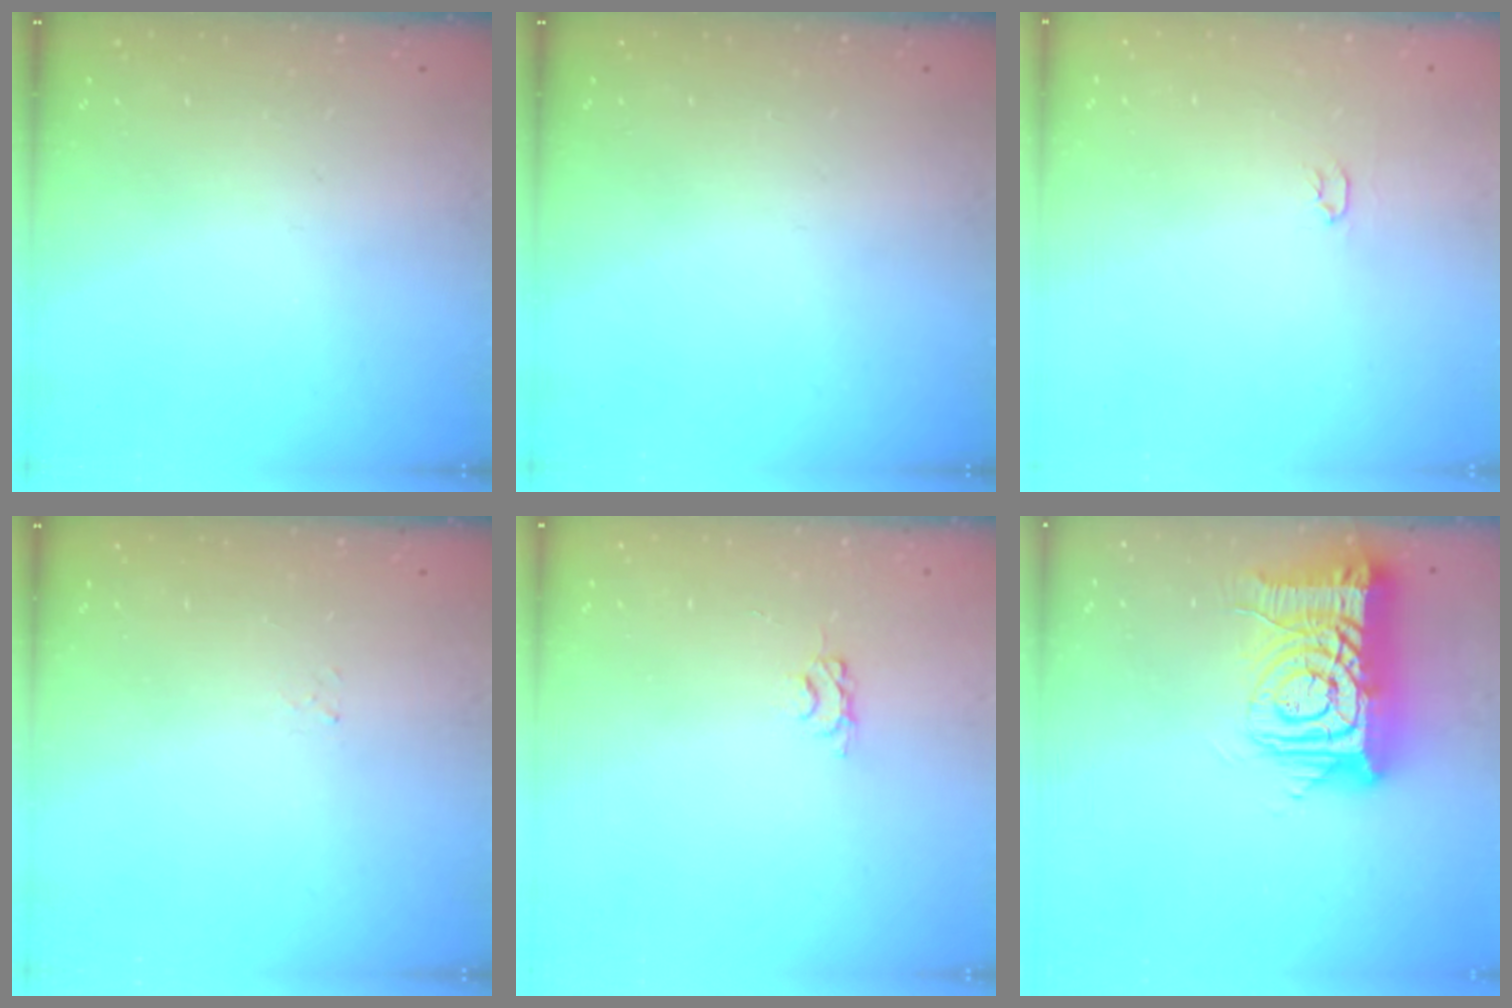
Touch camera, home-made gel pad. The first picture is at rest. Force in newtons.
{"total": 0.0}
{"total": 2.0, "press": 2.0, "slide": 0.3}
{"total": 1.5, "press": 1.5, "slide": 0.2}
{"total": 3.1, "press": 3.0, "slide": 0.5}
{"total": 16.0, "press": 15.9, "slide": 1.6}